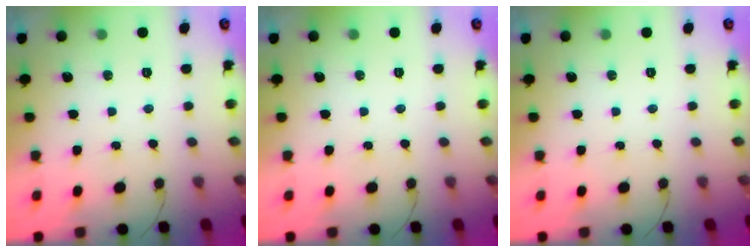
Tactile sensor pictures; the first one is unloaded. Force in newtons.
{"total": 0.0}
{"total": 0.0}